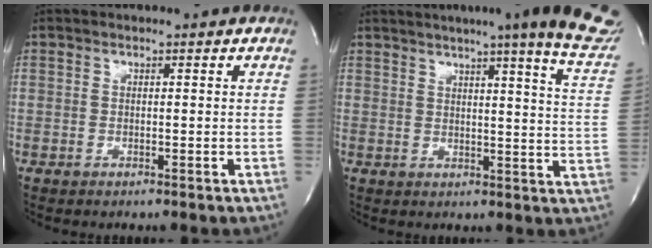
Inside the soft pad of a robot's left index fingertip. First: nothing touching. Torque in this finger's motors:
{"motor_torque": [0.04, -0.07, 0.61, 0.06]}